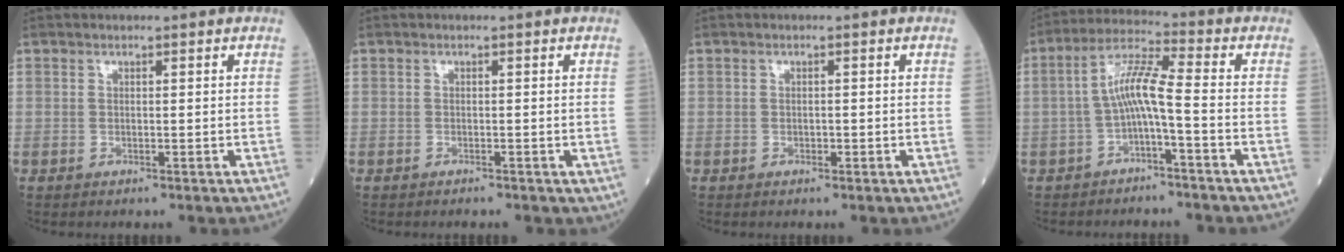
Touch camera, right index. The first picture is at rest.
{"total": 0.8, "force": [-0.5, 0.4, 0.5], "torque": [-0.010, -0.001, -0.002]}
{"total": 0.6, "force": [-0.2, 0.4, 0.4], "torque": [-0.008, 0.002, 0.000]}
{"total": 6.4, "force": [-1.5, 0.3, 6.2], "torque": [-0.122, 0.027, -0.028]}